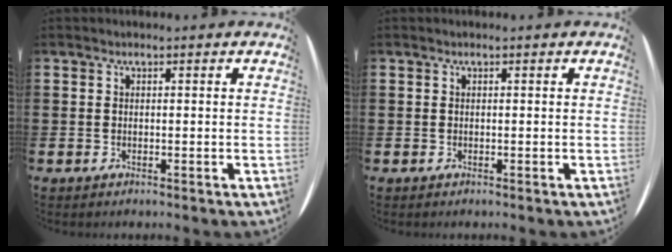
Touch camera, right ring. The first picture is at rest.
{"total": 0.0}